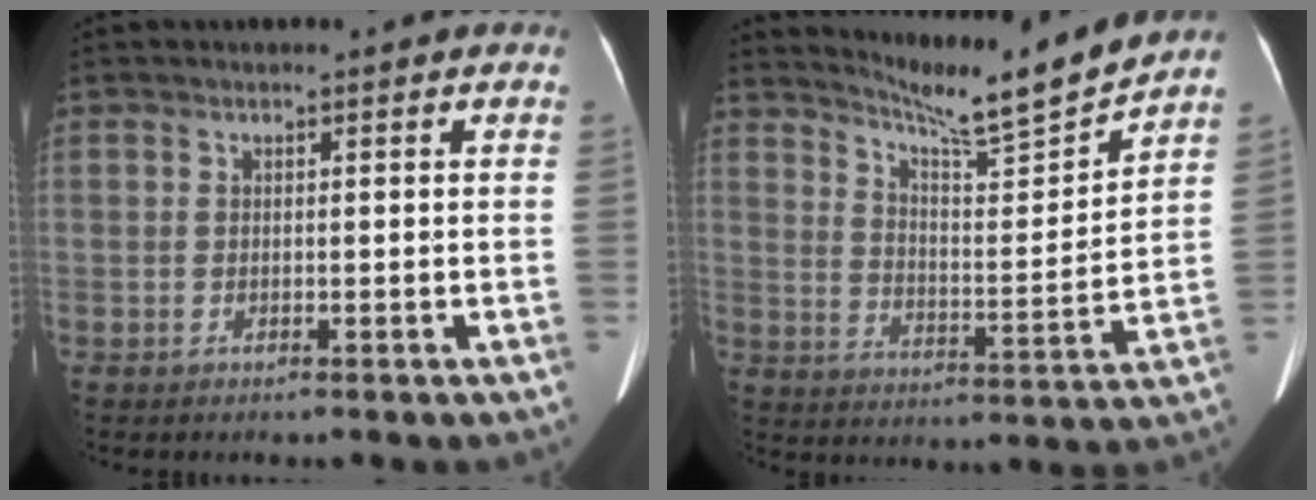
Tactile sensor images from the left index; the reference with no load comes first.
{"total": 11.9, "force": [11.4, -1.7, 3.0], "torque": [-0.061, -0.032, 0.181]}